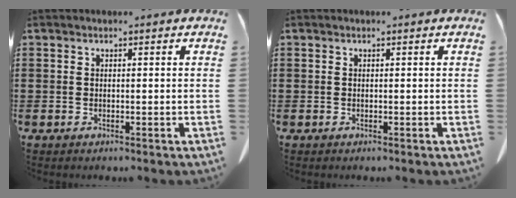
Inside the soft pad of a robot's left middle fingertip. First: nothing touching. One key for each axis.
{"total": 0.0}